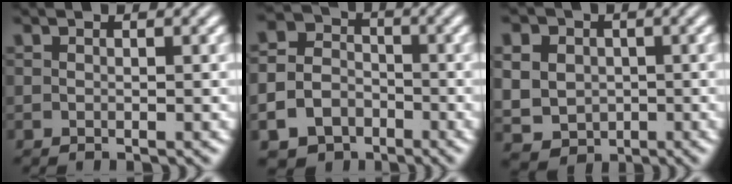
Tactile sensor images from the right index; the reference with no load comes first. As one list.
[{"total": 10.5, "force": [-3.3, 9.5, 2.9], "torque": [-0.055, -0.039, -0.064]}, {"total": 7.6, "force": [-1.0, 6.8, 3.1], "torque": [-0.066, -0.037, -0.005]}]